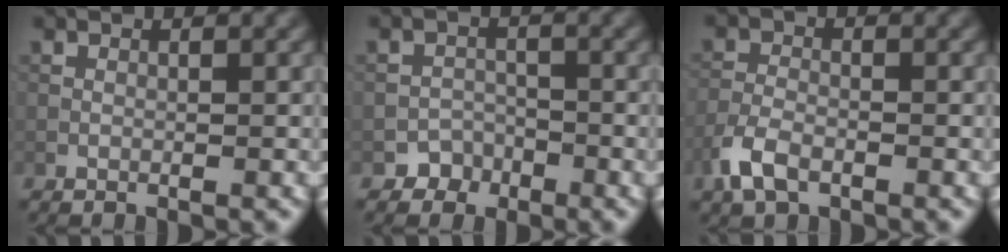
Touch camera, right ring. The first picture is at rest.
{"total": 2.4, "force": [-1.7, 1.7, -0.3], "torque": [0.022, 0.006, -0.022]}
{"total": 3.2, "force": [-1.8, 1.7, 2.0], "torque": [-0.046, -0.001, -0.043]}